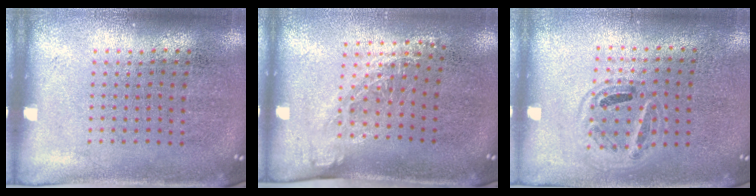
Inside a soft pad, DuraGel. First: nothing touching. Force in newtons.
{"total": 1.3, "press": 0.9, "slide": 0.9}
{"total": 1.0, "press": 0.9, "slide": 0.4}